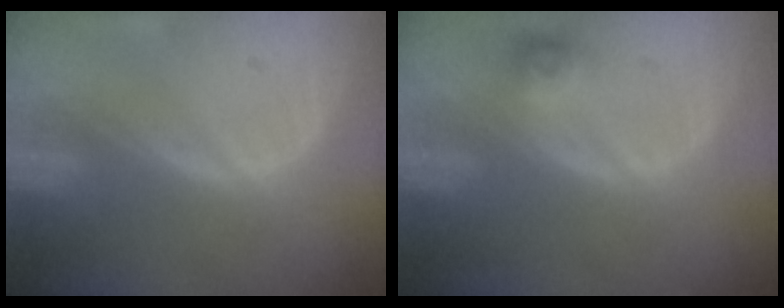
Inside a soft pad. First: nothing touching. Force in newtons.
{"total": 2.5, "press": 2.3, "slide": 1.0}